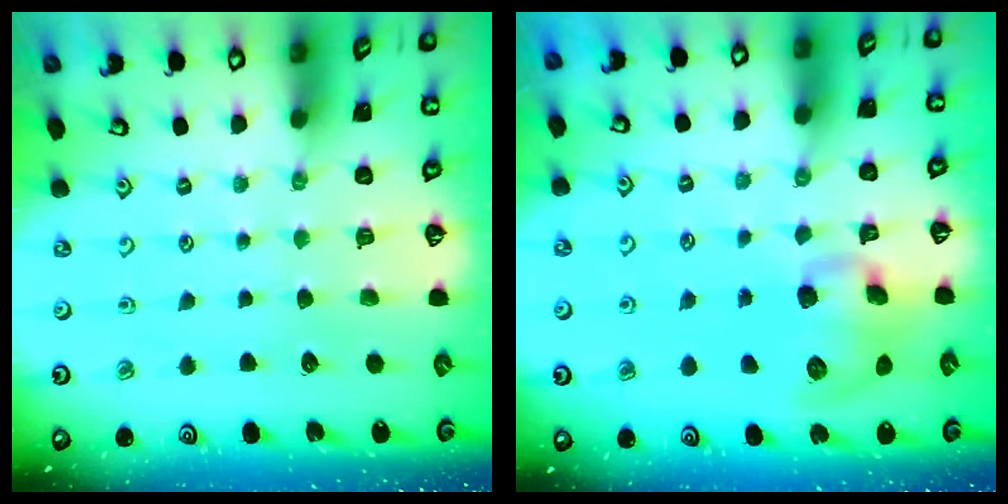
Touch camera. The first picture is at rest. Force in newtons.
{"total": 11.1, "press": 10.9, "slide": 2.2}